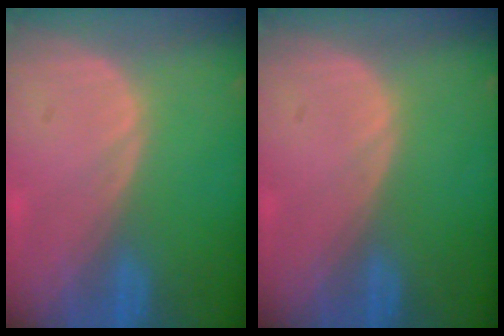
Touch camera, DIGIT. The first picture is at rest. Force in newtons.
{"total": 0.0}